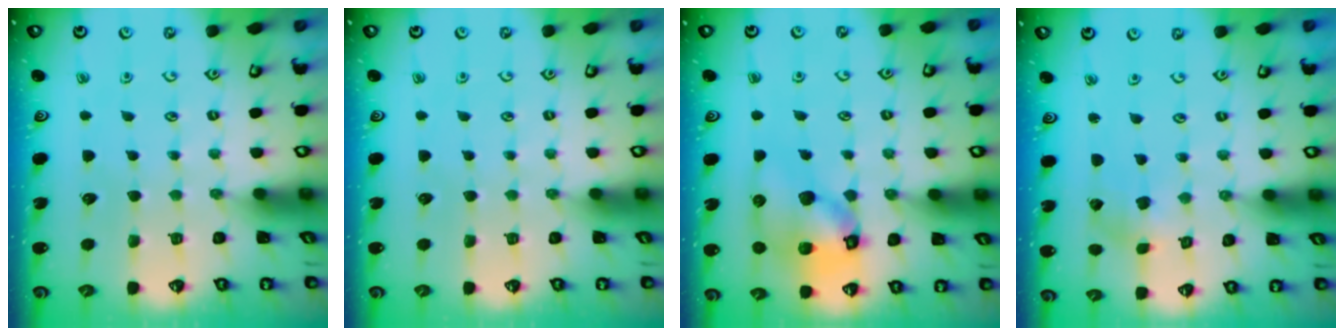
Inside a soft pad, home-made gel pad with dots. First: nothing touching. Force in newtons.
{"total": 0.0}
{"total": 13.7, "press": 13.6, "slide": 2.1}
{"total": 1.2, "press": 1.2, "slide": 0.2}